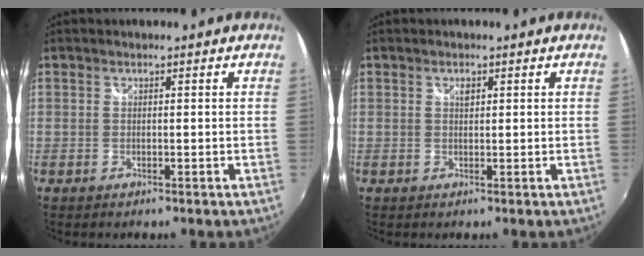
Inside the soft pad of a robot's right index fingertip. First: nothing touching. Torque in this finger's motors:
{"motor_torque": [0.00, 0.02, 0.01, 0.02]}